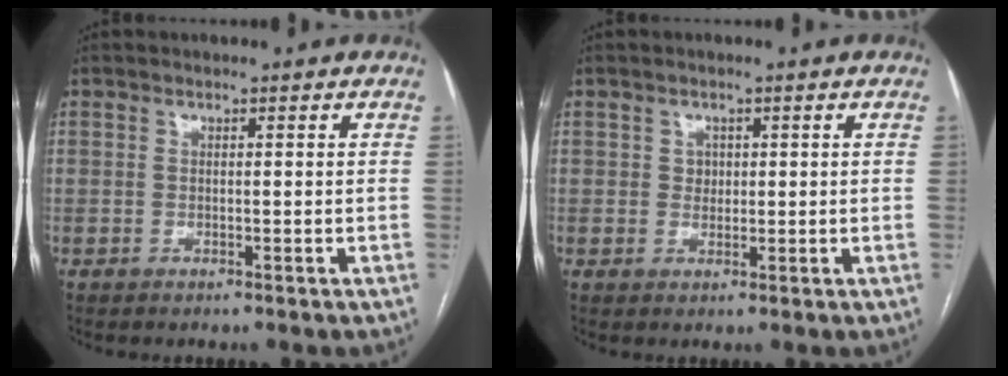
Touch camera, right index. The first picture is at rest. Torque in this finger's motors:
{"motor_torque": [-0.09, 0.02, -0.04, 0.01]}